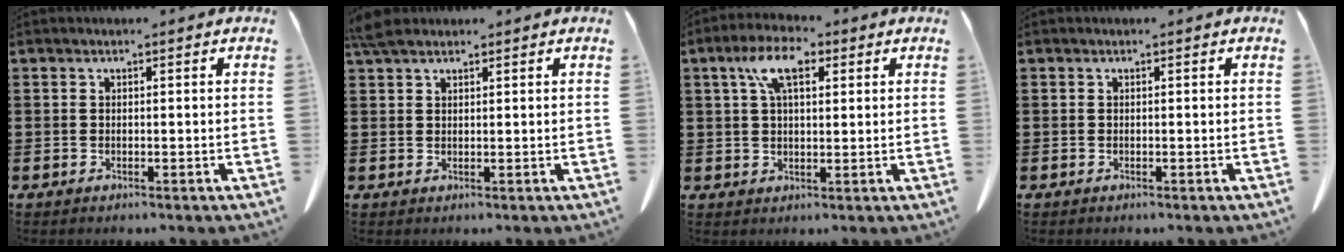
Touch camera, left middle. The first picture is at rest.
{"total": 2.6, "force": [2.1, 0.9, 1.3], "torque": [-0.031, 0.006, 0.039]}
{"total": 7.2, "force": [3.3, 3.2, 5.6], "torque": [-0.123, 0.016, 0.057]}
{"total": 0.0}